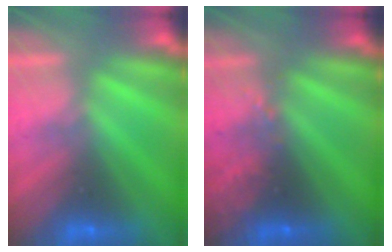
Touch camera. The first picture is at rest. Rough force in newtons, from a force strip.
{"total": 2.9}